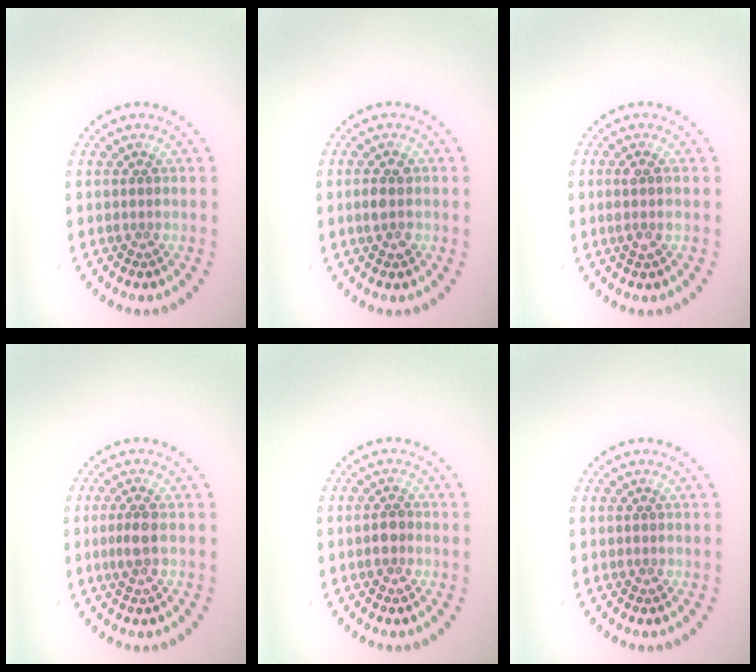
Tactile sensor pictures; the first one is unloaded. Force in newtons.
{"total": 1.6, "press": 1.6, "slide": 0.1}
{"total": 1.7, "press": 1.5, "slide": 0.8}
{"total": 1.7, "press": 1.5, "slide": 0.9}
{"total": 1.2, "press": 1.1, "slide": 0.5}
{"total": 0.0}